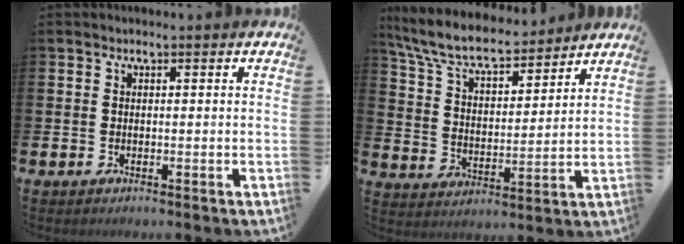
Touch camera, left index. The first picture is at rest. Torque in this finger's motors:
{"motor_torque": [1.11, -1.03, 0.52, 0.21]}